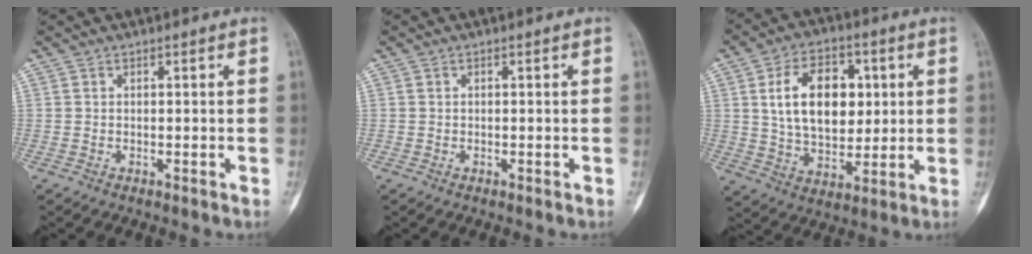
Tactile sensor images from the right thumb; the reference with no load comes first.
{"total": 0.0}
{"total": 15.7, "force": [3.3, 10.2, 11.5], "torque": [-0.155, -0.007, 0.061]}